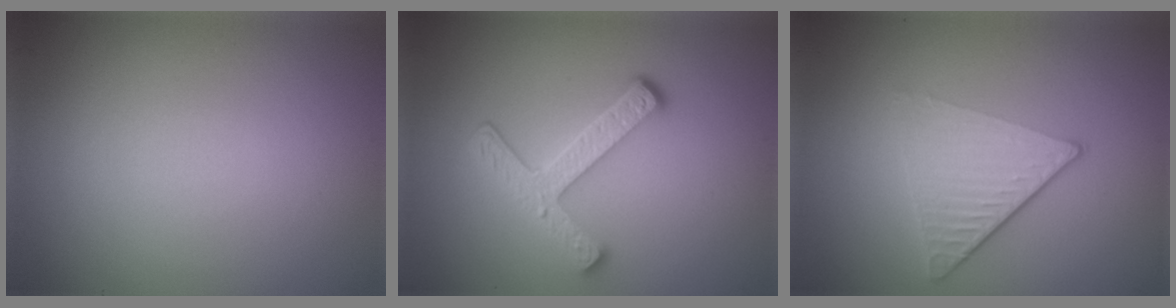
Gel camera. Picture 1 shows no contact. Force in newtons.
{"total": 4.5, "press": 3.4, "slide": 2.9}
{"total": 3.7, "press": 2.7, "slide": 2.6}